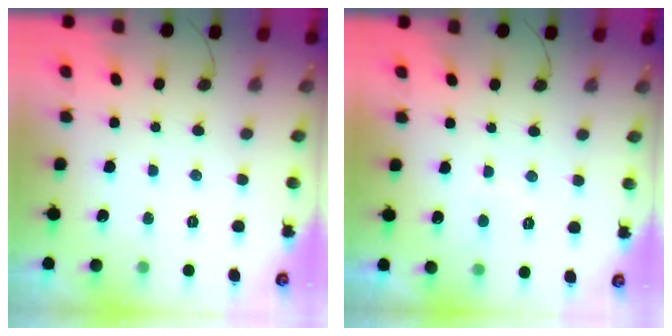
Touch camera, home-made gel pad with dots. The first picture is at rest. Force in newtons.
{"total": 1.6, "press": 1.5, "slide": 0.6}